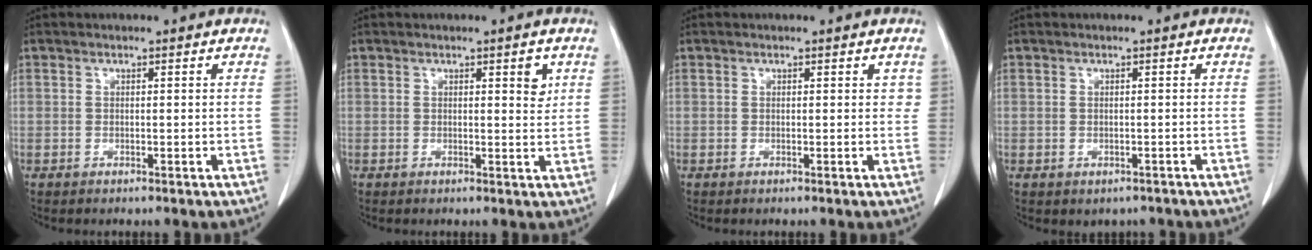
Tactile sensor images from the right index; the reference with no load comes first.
{"total": 2.3, "force": [1.1, 0.6, 2.0], "torque": [-0.027, -0.006, 0.014]}
{"total": 0.9, "force": [0.4, 0.7, 0.4], "torque": [0.007, 0.006, 0.001]}
{"total": 2.0, "force": [-1.2, 1.5, 0.4], "torque": [-0.005, 0.002, -0.011]}